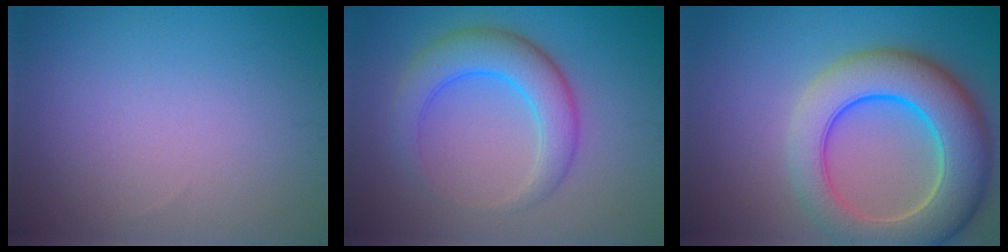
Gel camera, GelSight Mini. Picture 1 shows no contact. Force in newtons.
{"total": 5.4, "press": 5.4, "slide": 0.1}
{"total": 10.2, "press": 10.2, "slide": 0.6}